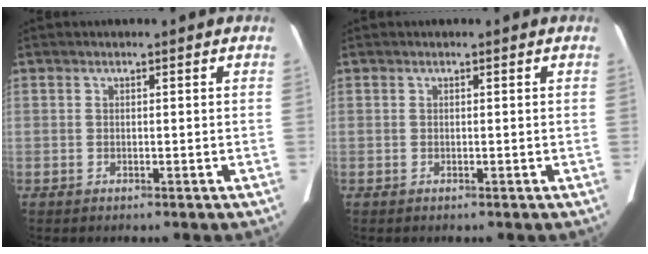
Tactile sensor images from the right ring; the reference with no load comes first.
{"total": 0.0}